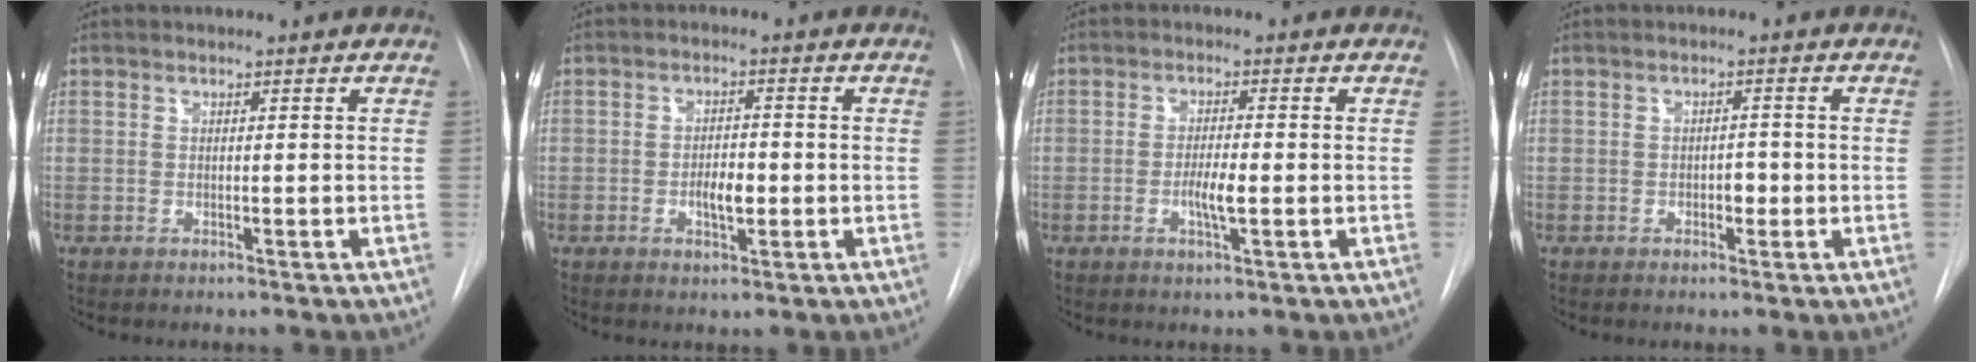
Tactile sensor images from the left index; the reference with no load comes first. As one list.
[{"total": 3.7, "force": [-0.9, 1.6, 3.2], "torque": [-0.053, 0.003, -0.014]}, {"total": 3.5, "force": [-0.9, 0.5, 3.3], "torque": [-0.061, -0.002, -0.016]}, {"total": 1.9, "force": [-0.6, 1.1, 1.4], "torque": [-0.016, 0.004, -0.008]}]